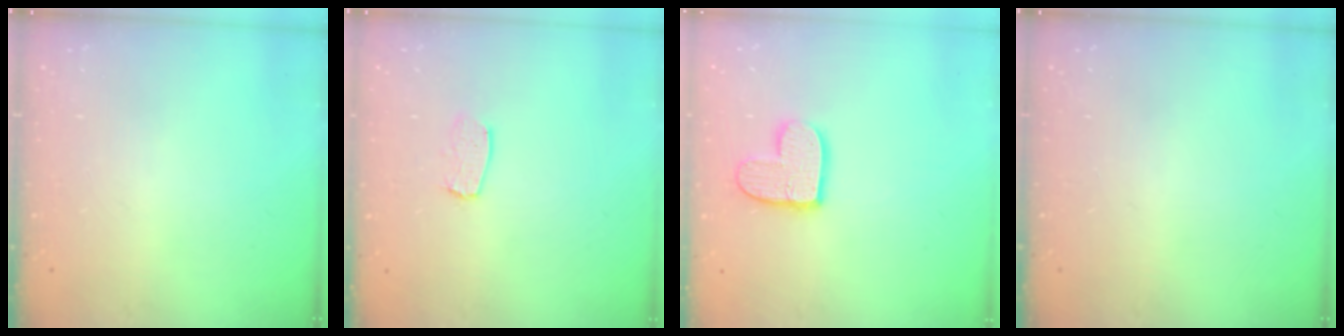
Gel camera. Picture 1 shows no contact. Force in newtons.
{"total": 5.8, "press": 5.8, "slide": 0.4}
{"total": 11.0, "press": 10.9, "slide": 0.9}
{"total": 0.0}